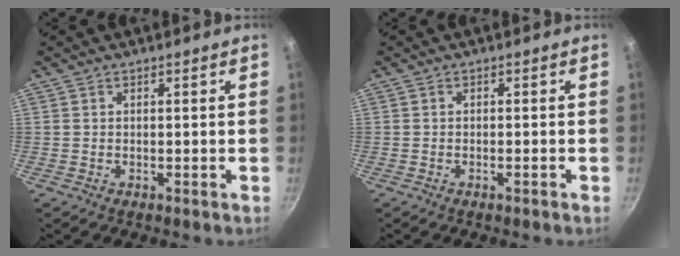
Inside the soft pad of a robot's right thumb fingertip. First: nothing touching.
{"total": 0.9, "force": [-0.6, 0.0, 0.7], "torque": [-0.020, 0.006, -0.010]}